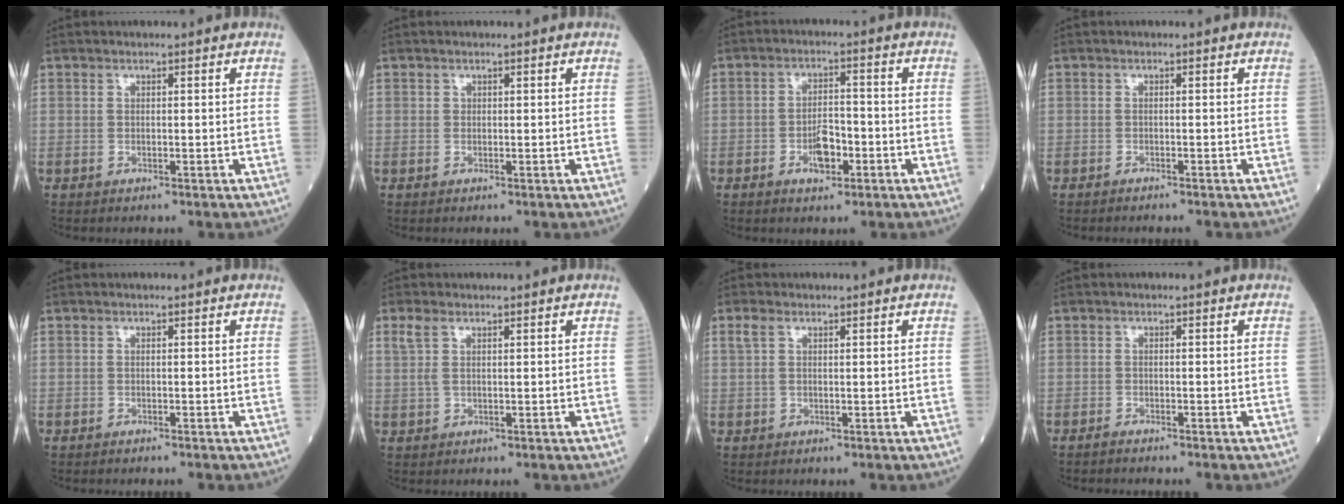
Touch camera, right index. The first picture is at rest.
{"total": 0.0}
{"total": 4.7, "force": [-2.0, 1.9, 3.8], "torque": [-0.069, 0.002, -0.033]}
{"total": 1.9, "force": [-1.8, -0.1, 0.8], "torque": [-0.011, 0.000, -0.022]}
{"total": 1.0, "force": [-0.9, -0.1, 0.5], "torque": [-0.006, 0.000, -0.013]}
{"total": 2.0, "force": [1.0, 0.7, 1.6], "torque": [-0.047, 0.013, 0.027]}
{"total": 1.5, "force": [0.7, 0.7, 1.2], "torque": [-0.034, 0.014, 0.017]}
{"total": 1.6, "force": [-1.5, -0.1, 0.6], "torque": [-0.012, 0.000, -0.021]}